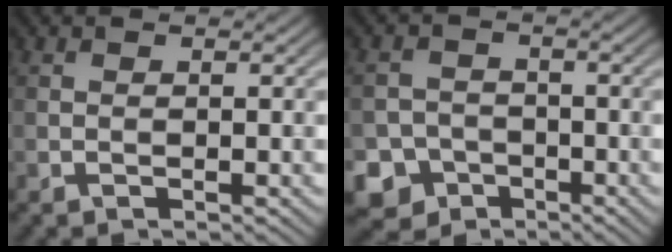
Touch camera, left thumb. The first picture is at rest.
{"total": 5.6, "force": [-3.3, 4.5, 0.9], "torque": [-0.008, -0.005, -0.073]}